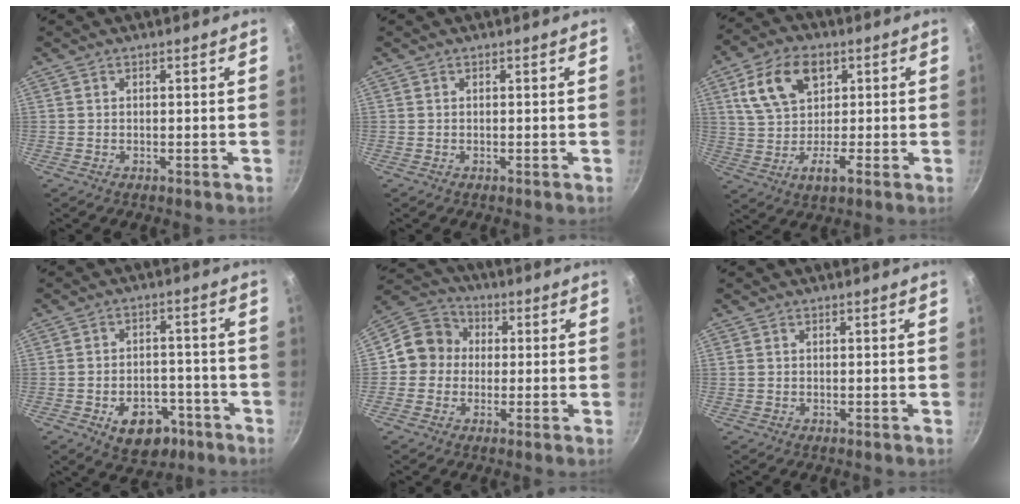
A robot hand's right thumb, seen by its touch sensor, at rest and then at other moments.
{"total": 0.0}
{"total": 12.4, "force": [3.5, 8.3, 8.5], "torque": [-0.126, 0.009, 0.053]}
{"total": 10.4, "force": [-5.1, 7.0, 5.8], "torque": [-0.050, 0.034, -0.064]}
{"total": 8.9, "force": [0.0, 8.3, 3.1], "torque": [-0.015, 0.023, -0.023]}
{"total": 0.6, "force": [0.1, 0.5, 0.3], "torque": [-0.004, 0.002, 0.002]}